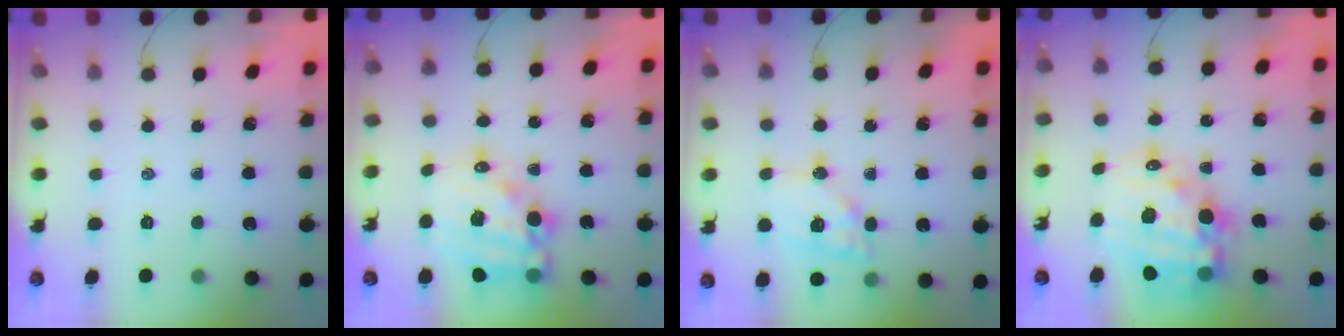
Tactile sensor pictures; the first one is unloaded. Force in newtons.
{"total": 15.2, "press": 14.8, "slide": 3.6}
{"total": 14.6, "press": 14.4, "slide": 2.3}
{"total": 18.3, "press": 17.8, "slide": 4.2}